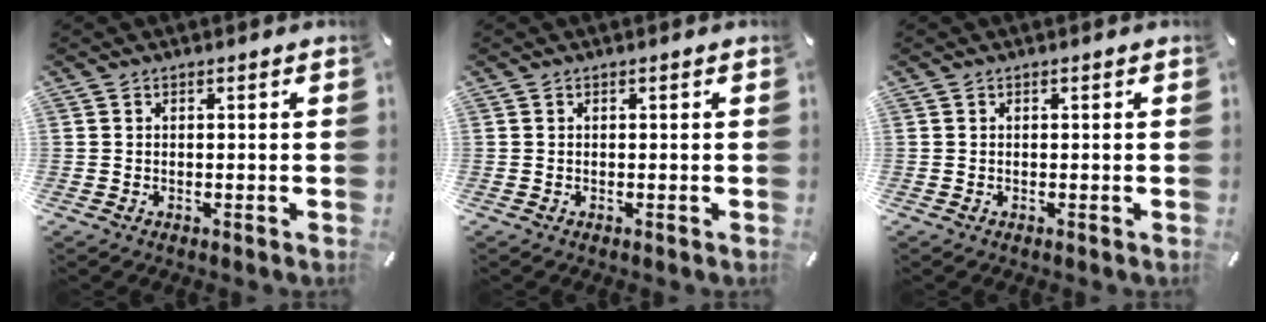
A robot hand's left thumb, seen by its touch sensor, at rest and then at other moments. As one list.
[{"total": 0.0}, {"total": 0.0}]